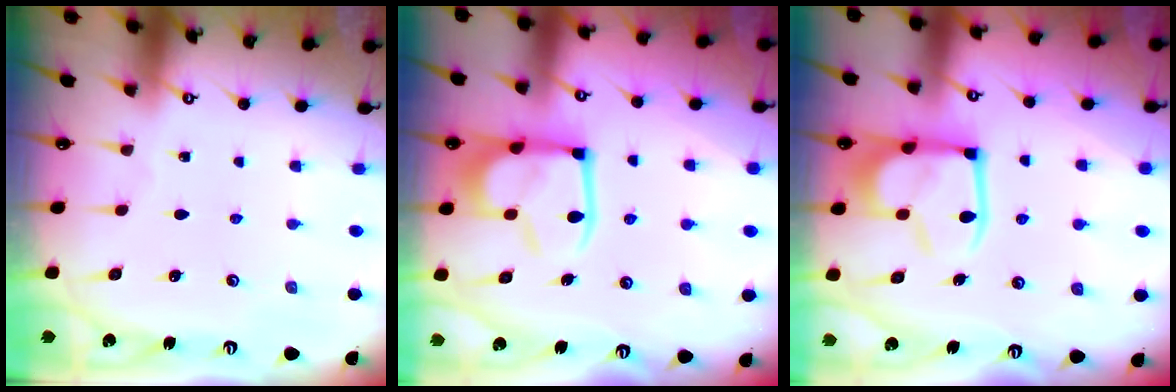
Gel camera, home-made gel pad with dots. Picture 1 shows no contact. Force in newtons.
{"total": 14.8, "press": 14.7, "slide": 1.7}
{"total": 14.8, "press": 14.7, "slide": 1.7}